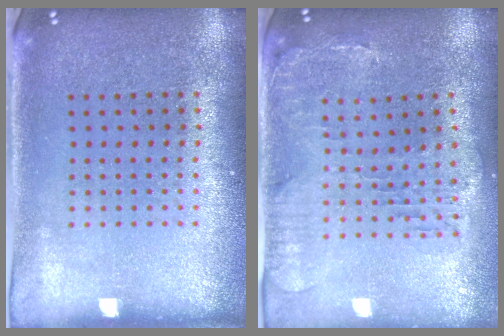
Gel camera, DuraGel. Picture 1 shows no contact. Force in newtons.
{"total": 0.7, "press": 0.6, "slide": 0.2}